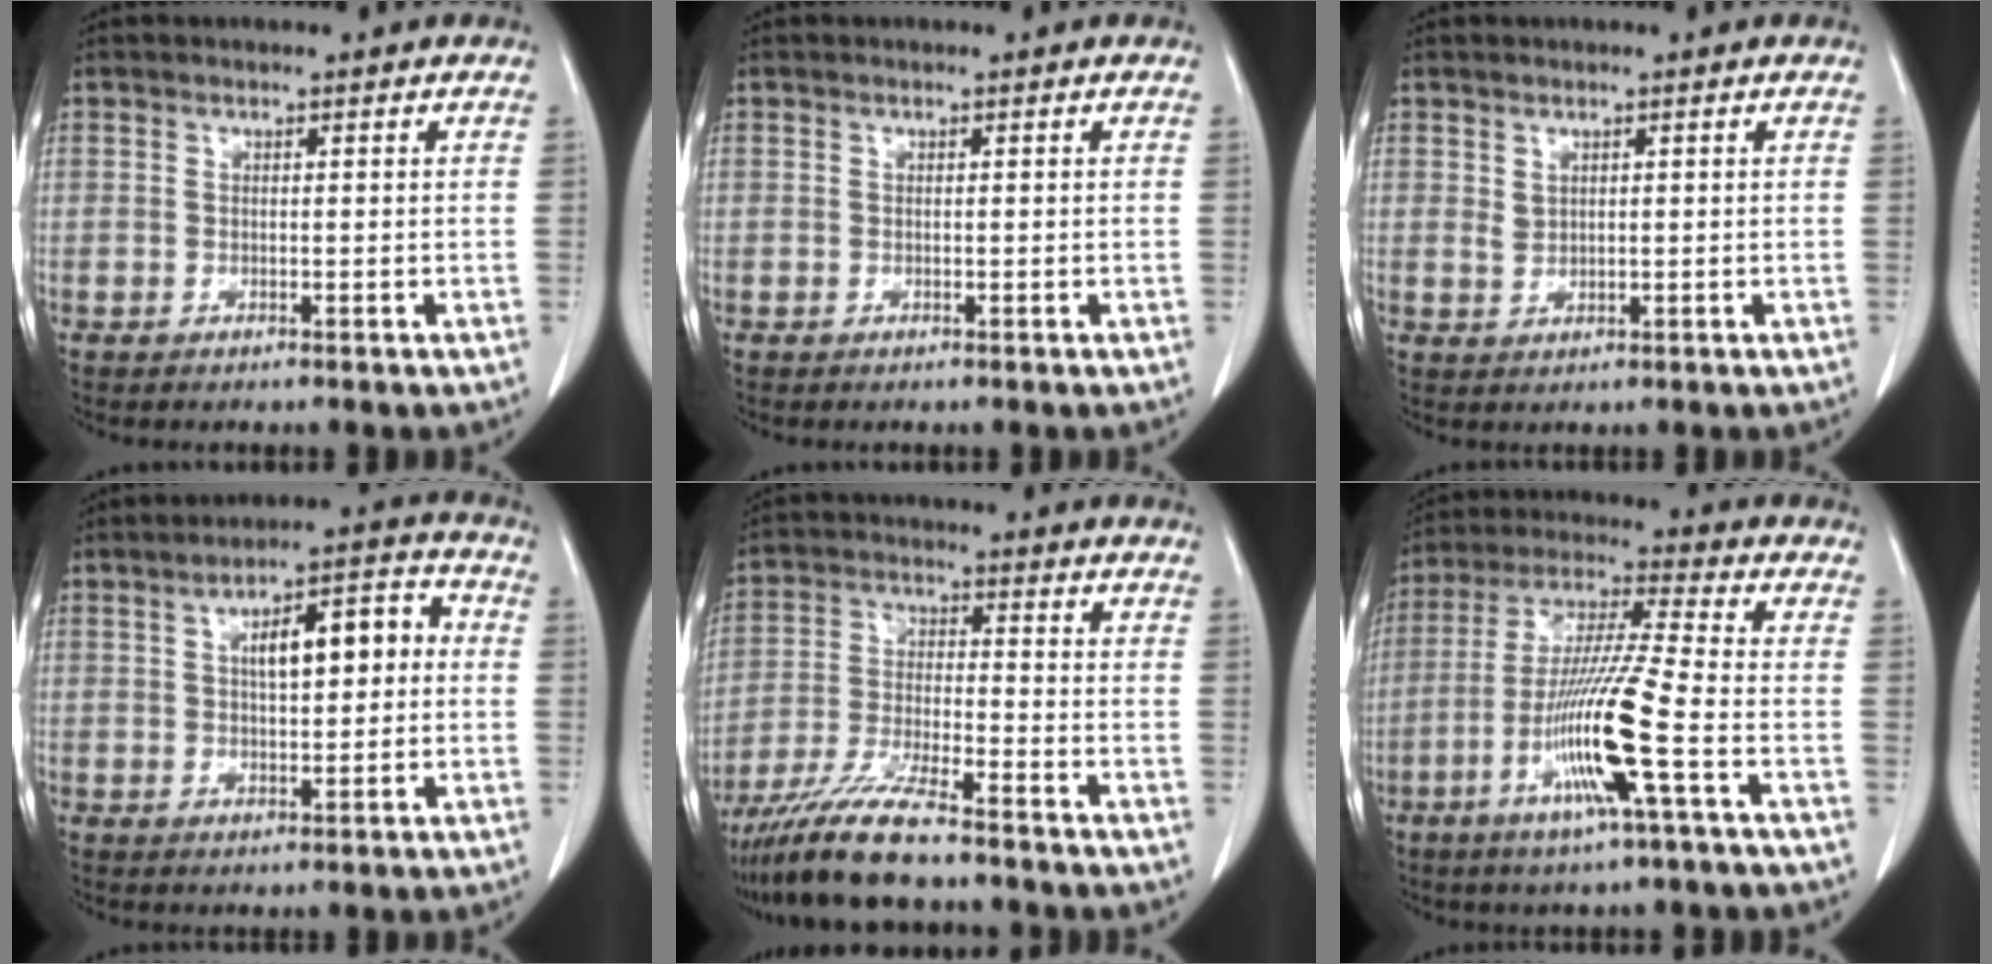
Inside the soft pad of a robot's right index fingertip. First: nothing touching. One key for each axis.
{"total": 0.0}
{"total": 1.5, "fx": 0.8, "fy": 1.0, "fz": 0.8, "tx": -0.012, "ty": 0.001, "tz": 0.023}
{"total": 9.3, "fx": 1.4, "fy": 3.1, "fz": 8.6, "tx": -0.130, "ty": 0.034, "tz": 0.023}
{"total": 9.9, "fx": -8.3, "fy": 0.3, "fz": 5.4, "tx": -0.105, "ty": -0.020, "tz": -0.154}
{"total": 13.9, "fx": -4.8, "fy": -0.6, "fz": 13.0, "tx": -0.258, "ty": -0.012, "tz": -0.096}